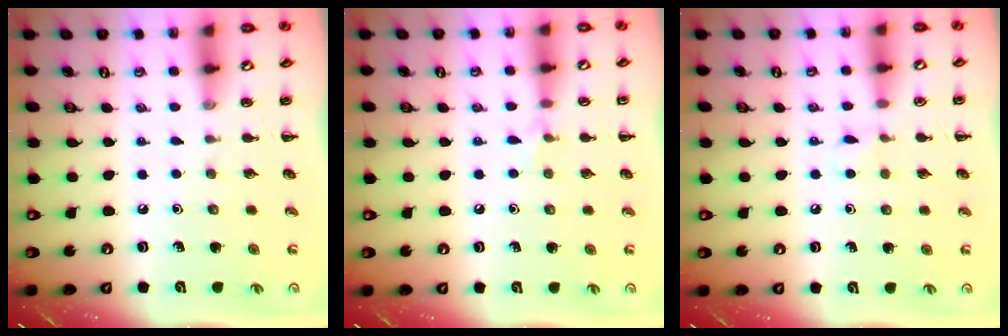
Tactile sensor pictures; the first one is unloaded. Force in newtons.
{"total": 3.5, "press": 3.3, "slide": 1.3}
{"total": 5.0, "press": 4.7, "slide": 1.7}